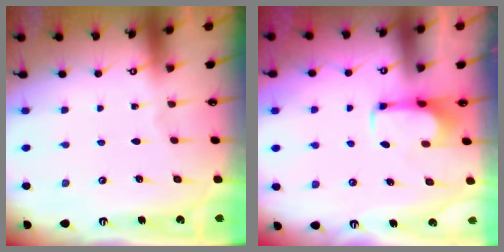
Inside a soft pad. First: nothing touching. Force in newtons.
{"total": 2.0, "press": 2.0, "slide": 0.3}